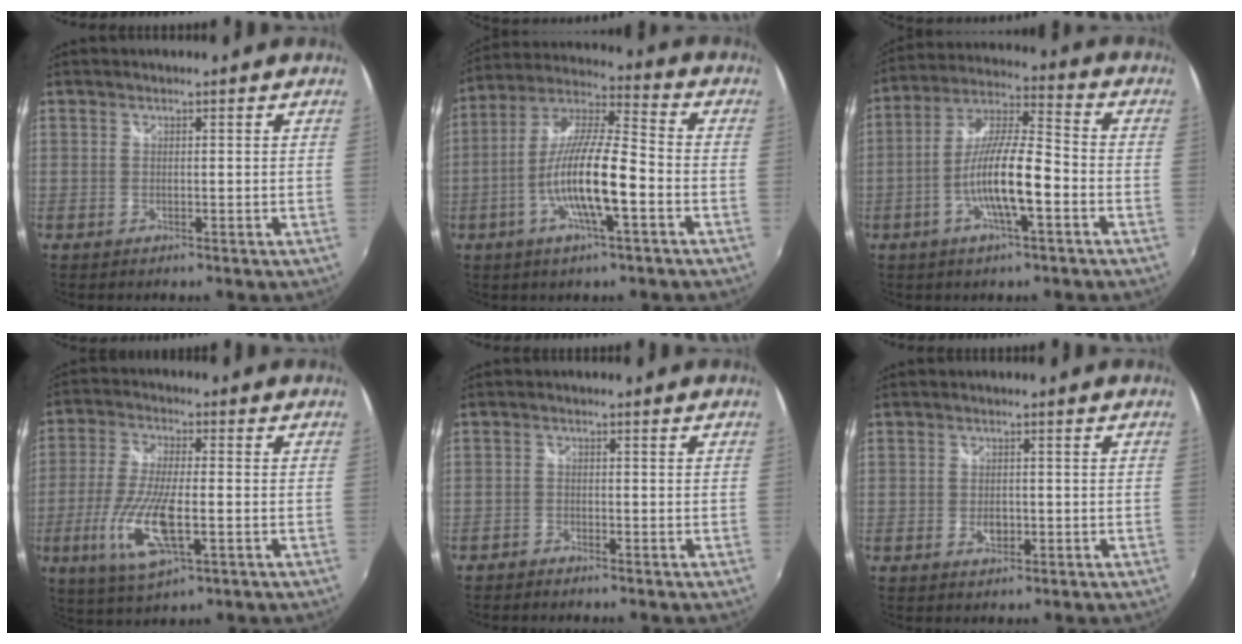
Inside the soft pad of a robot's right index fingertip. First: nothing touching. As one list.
[{"total": 14.5, "force": [-4.7, 2.5, 13.5], "torque": [-0.265, -0.003, -0.093]}, {"total": 12.8, "force": [-4.4, 2.4, 11.8], "torque": [-0.233, 0.000, -0.083]}, {"total": 12.8, "force": [-3.8, 3.7, 11.7], "torque": [-0.246, -0.019, -0.072]}, {"total": 2.1, "force": [-2.0, 0.6, 0.3], "torque": [-0.017, -0.005, -0.041]}, {"total": 2.4, "force": [-0.6, 1.7, 1.6], "torque": [-0.027, -0.002, -0.011]}]